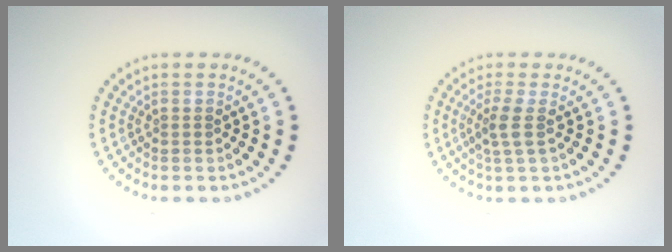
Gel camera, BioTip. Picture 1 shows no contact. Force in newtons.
{"total": 2.0, "press": 1.5, "slide": 1.3}